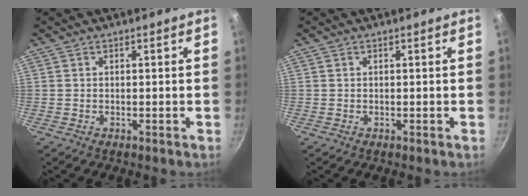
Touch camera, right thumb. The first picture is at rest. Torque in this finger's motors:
{"motor_torque": [0.01, 0.00, 0.03, -0.01, 0.02]}